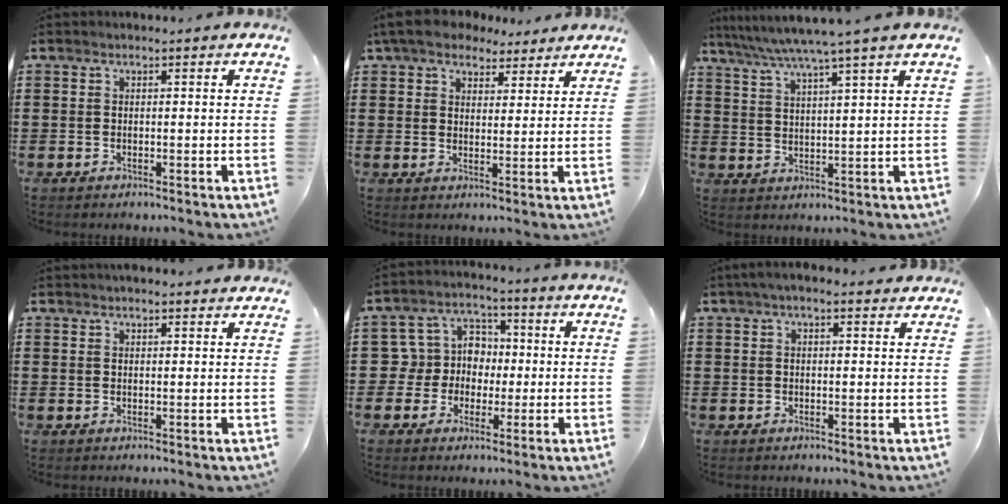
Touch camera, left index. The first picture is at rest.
{"total": 6.5, "force": [5.5, 2.5, 2.3], "torque": [-0.064, -0.002, 0.103]}
{"total": 5.9, "force": [4.8, -1.2, 3.1], "torque": [-0.076, -0.026, 0.080]}
{"total": 1.8, "force": [1.7, 0.1, 0.4], "torque": [-0.011, 0.003, 0.034]}
{"total": 6.6, "force": [-0.1, 6.5, 1.5], "torque": [-0.059, 0.013, -0.002]}
{"total": 2.6, "force": [1.9, 0.8, 1.6], "torque": [-0.035, 0.007, 0.034]}